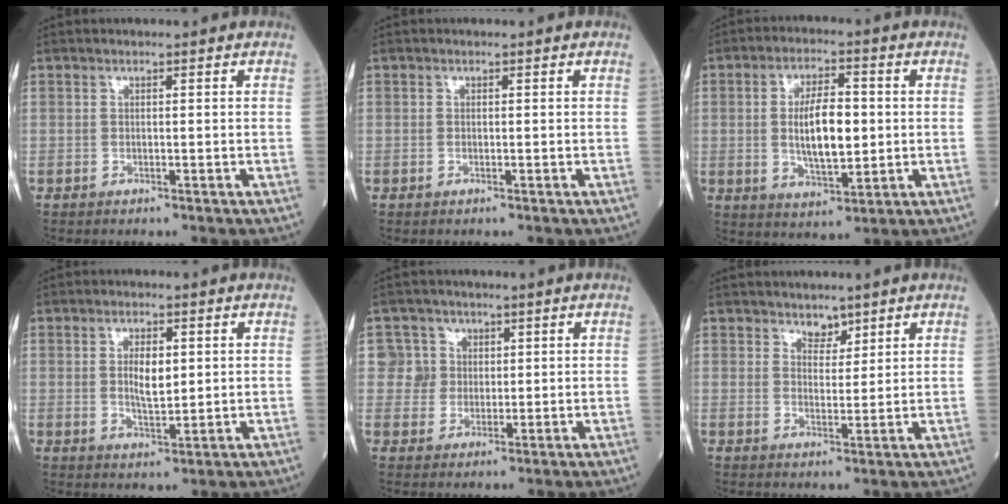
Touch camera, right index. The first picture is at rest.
{"total": 0.0}
{"total": 9.2, "force": [0.2, 3.4, 8.5], "torque": [-0.160, 0.001, 0.005]}
{"total": 4.6, "force": [0.8, 1.8, 4.2], "torque": [-0.075, -0.003, 0.016]}
{"total": 4.4, "force": [1.2, 4.2, -0.2], "torque": [0.015, 0.010, 0.022]}
{"total": 2.6, "force": [2.1, 1.3, 0.6], "torque": [-0.003, -0.005, 0.033]}